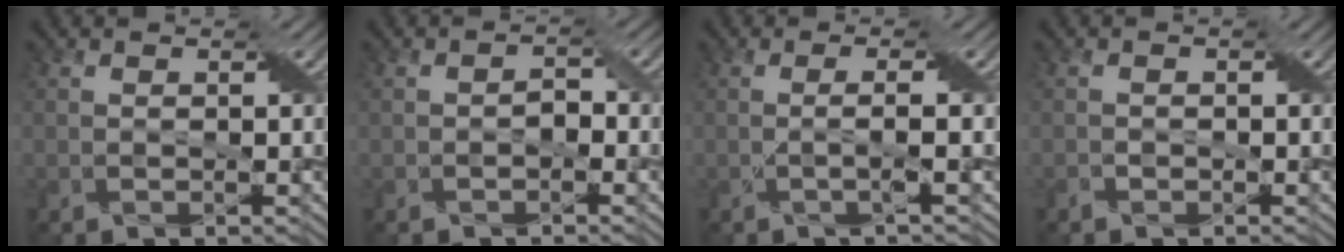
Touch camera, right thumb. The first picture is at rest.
{"total": 1.3, "force": [-0.7, 0.7, 0.7], "torque": [-0.014, 0.005, -0.015]}
{"total": 2.3, "force": [-0.2, 0.1, 2.3], "torque": [-0.044, 0.009, -0.017]}
{"total": 0.6, "force": [-0.5, 0.1, -0.1], "torque": [0.001, 0.001, -0.011]}